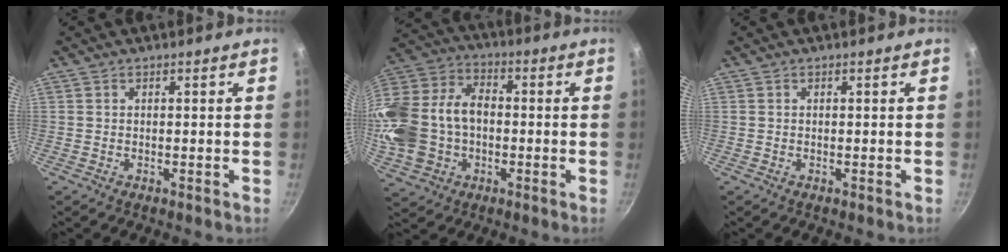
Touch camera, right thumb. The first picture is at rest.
{"total": 21.6, "force": [-2.4, 16.0, 14.3], "torque": [-0.309, 0.052, -0.042]}
{"total": 0.0}